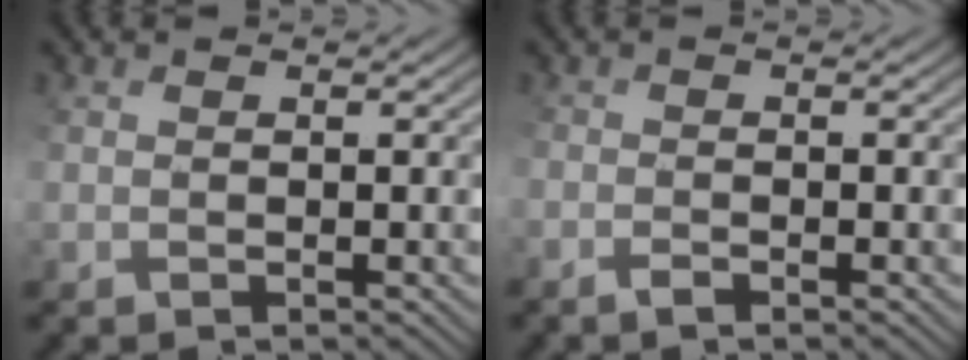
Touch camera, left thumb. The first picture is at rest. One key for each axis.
{"total": 1.4, "fx": -1.1, "fy": 0.4, "fz": 0.8, "tx": -0.020, "ty": -0.002, "tz": -0.023}